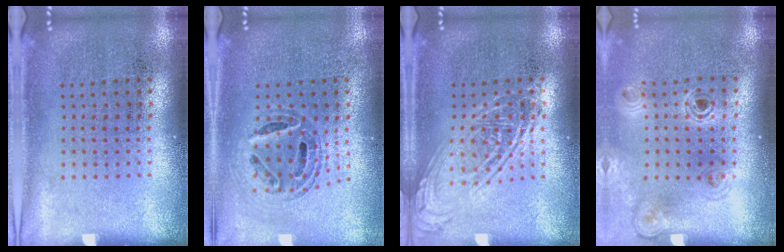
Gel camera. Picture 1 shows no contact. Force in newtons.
{"total": 0.8, "press": 0.8, "slide": 0.1}
{"total": 2.6, "press": 2.6, "slide": 0.4}
{"total": 1.1, "press": 1.1, "slide": 0.1}